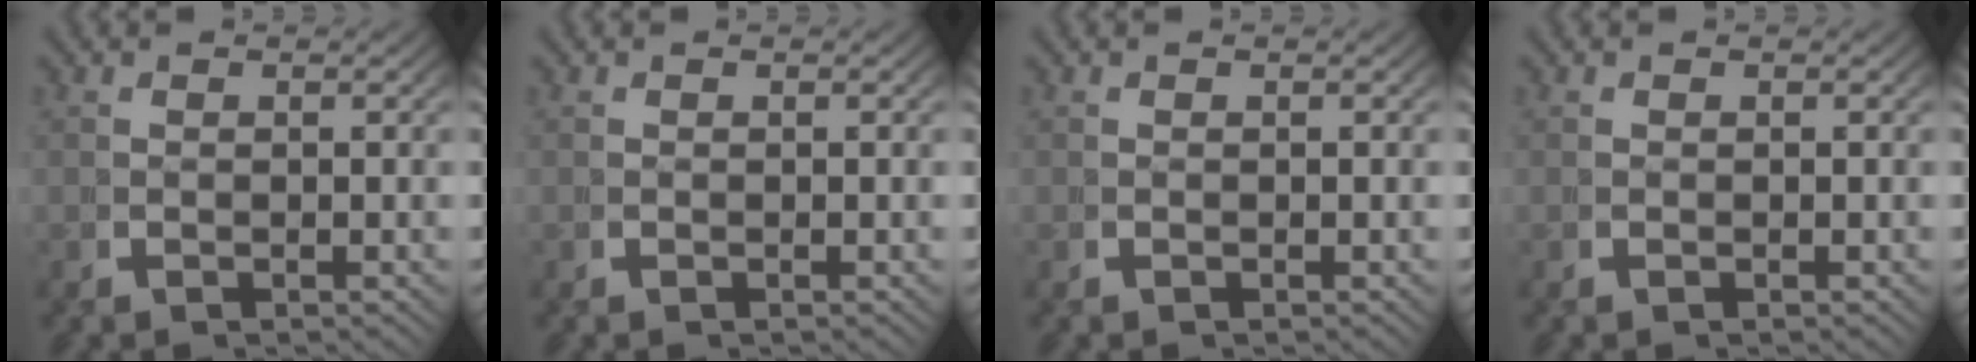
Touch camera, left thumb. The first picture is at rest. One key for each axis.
{"total": 0.0}
{"total": 0.0}
{"total": 0.0}